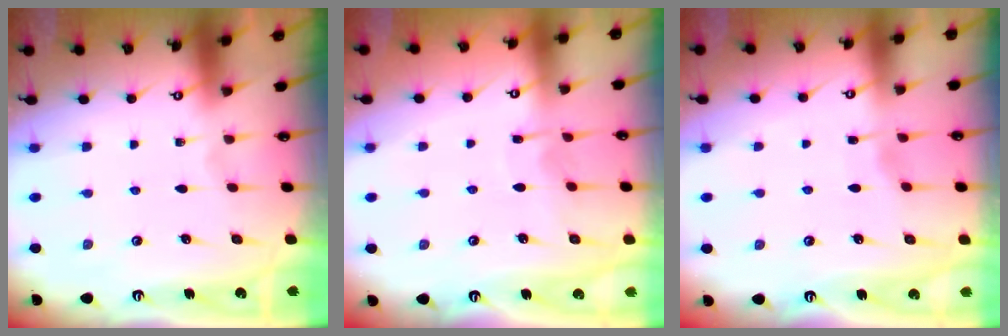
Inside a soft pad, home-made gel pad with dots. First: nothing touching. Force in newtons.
{"total": 3.9, "press": 3.9, "slide": 0.1}
{"total": 2.8, "press": 2.8, "slide": 0.4}